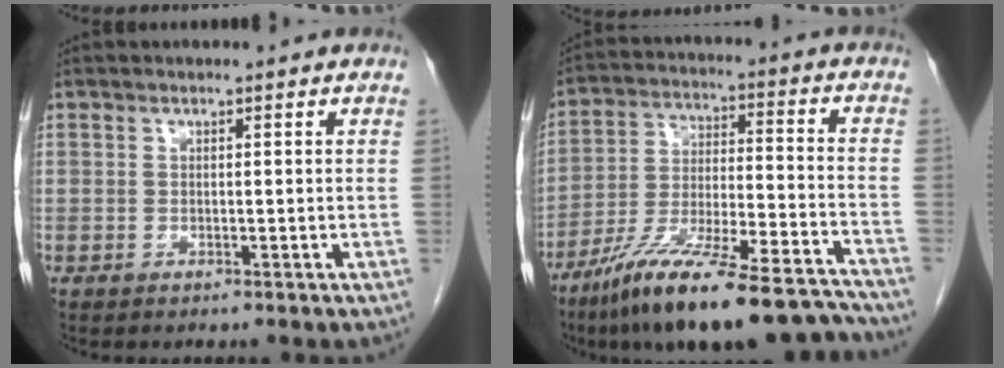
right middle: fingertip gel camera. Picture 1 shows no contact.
{"total": 22.0, "force": [-18.0, 2.7, 12.4], "torque": [-0.174, -0.003, -0.298]}